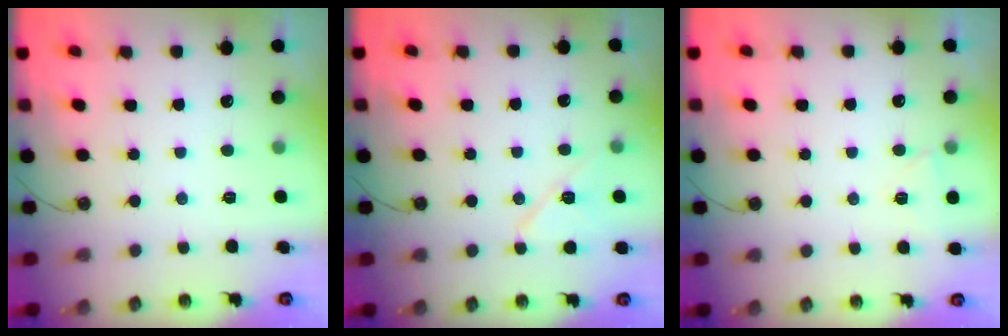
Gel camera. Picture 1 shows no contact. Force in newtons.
{"total": 9.5, "press": 9.3, "slide": 1.9}
{"total": 4.5, "press": 4.5, "slide": 0.2}